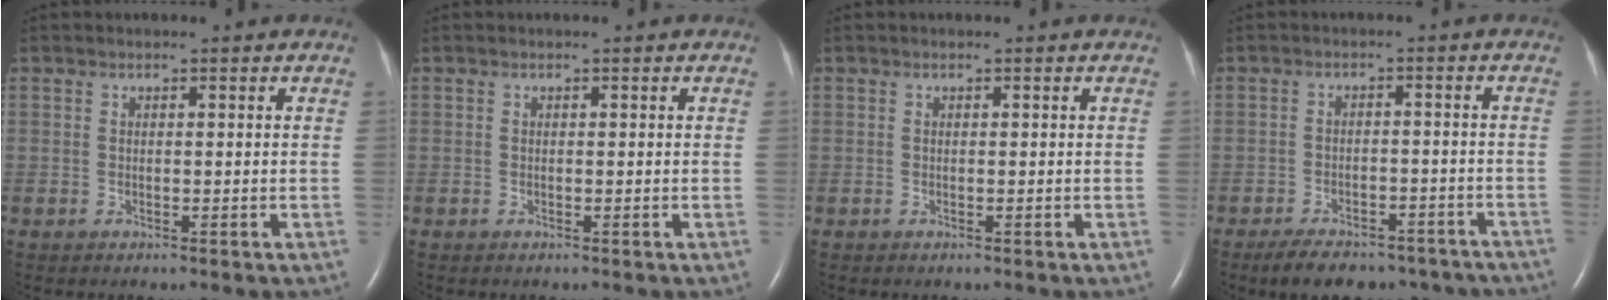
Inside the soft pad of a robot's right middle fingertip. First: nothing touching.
{"total": 0.0}
{"total": 0.0}
{"total": 14.4, "force": [-11.9, 5.9, 5.7], "torque": [-0.097, 0.007, -0.148]}